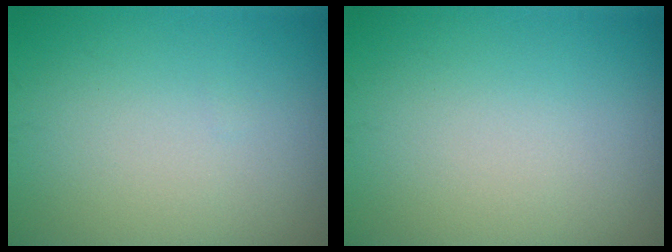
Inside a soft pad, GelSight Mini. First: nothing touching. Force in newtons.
{"total": 0.0}